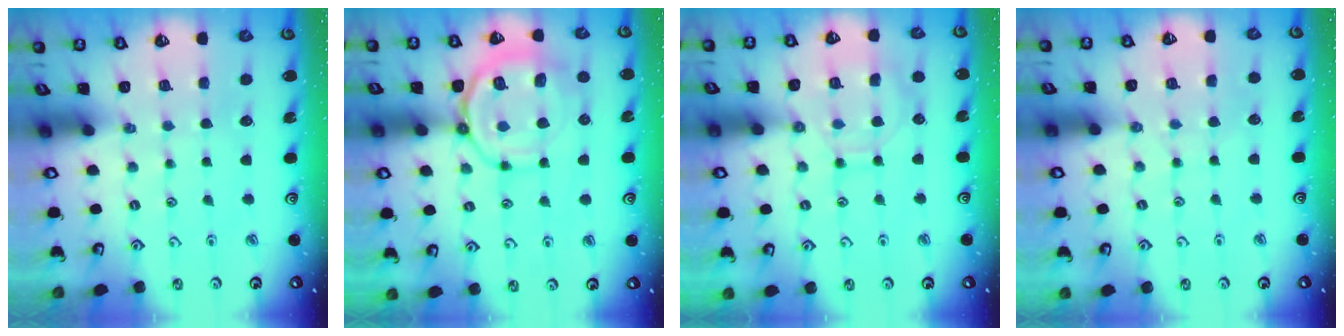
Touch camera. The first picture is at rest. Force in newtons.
{"total": 13.0, "press": 12.9, "slide": 1.3}
{"total": 10.1, "press": 10.0, "slide": 1.1}
{"total": 2.8, "press": 2.7, "slide": 0.5}